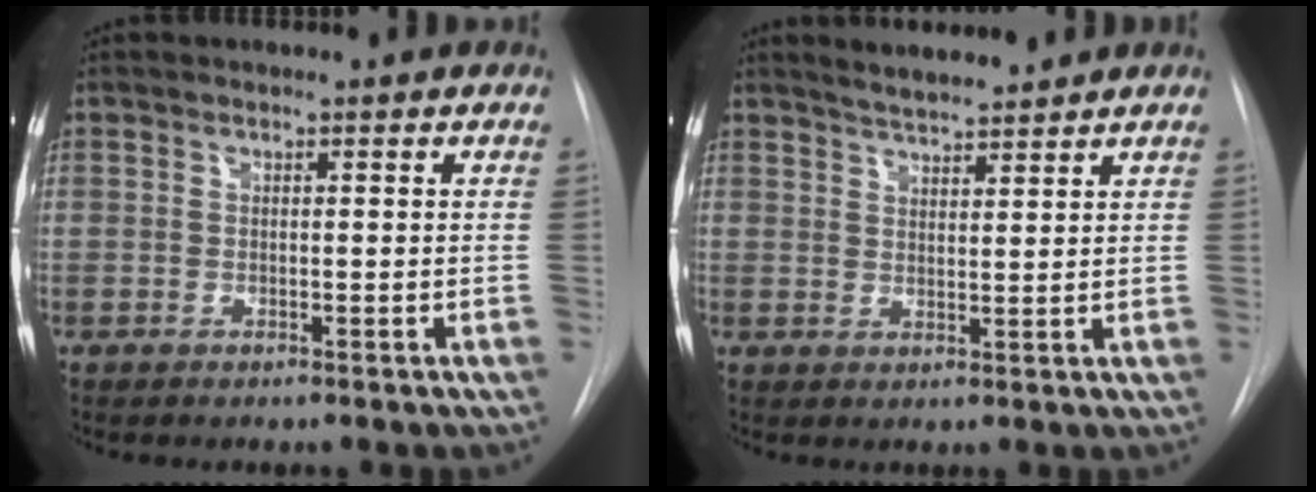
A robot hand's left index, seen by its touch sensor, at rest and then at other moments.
{"total": 5.2, "force": [5.0, 0.4, 1.6], "torque": [-0.031, 0.010, 0.083]}